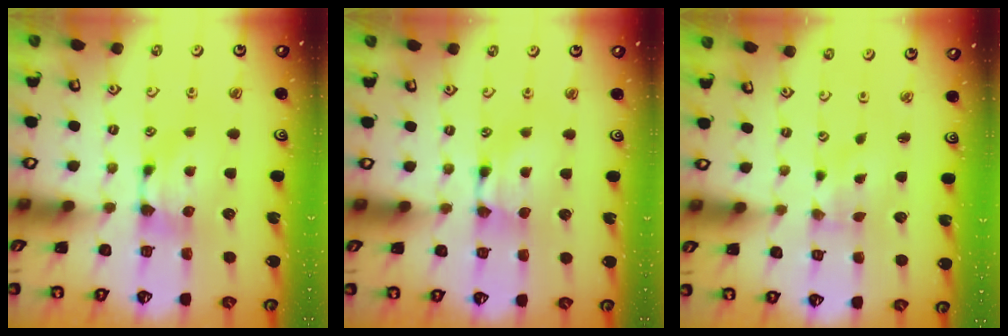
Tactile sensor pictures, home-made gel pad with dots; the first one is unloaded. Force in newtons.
{"total": 1.6, "press": 1.6, "slide": 0.2}
{"total": 2.6, "press": 2.4, "slide": 1.0}